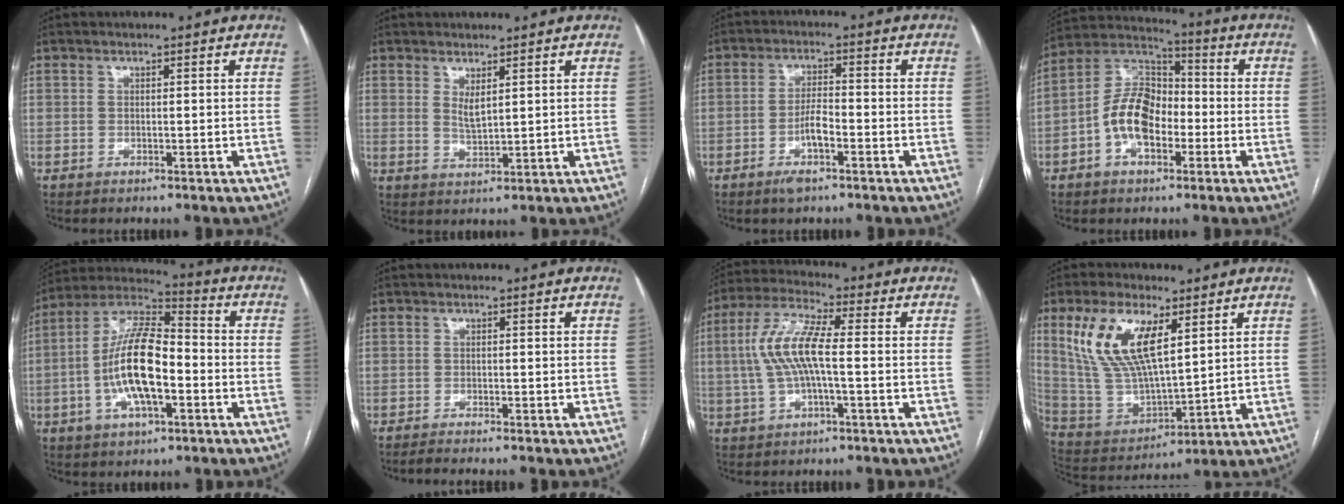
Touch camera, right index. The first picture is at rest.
{"total": 2.4, "force": [1.3, 0.5, 2.0], "torque": [-0.045, -0.011, 0.029]}
{"total": 4.8, "force": [-2.2, 1.1, 4.1], "torque": [-0.084, 0.003, -0.041]}
{"total": 11.2, "force": [-3.1, 6.5, 8.7], "torque": [-0.184, 0.033, -0.060]}
{"total": 15.0, "force": [-2.9, 5.5, 13.6], "torque": [-0.274, 0.017, -0.054]}
{"total": 1.8, "force": [-1.6, -0.5, 0.6], "torque": [-0.016, -0.005, -0.027]}
{"total": 9.5, "force": [-0.1, 1.9, 9.3], "torque": [-0.205, 0.015, -0.005]}
{"total": 14.6, "force": [6.6, 5.5, 11.8], "torque": [-0.255, 0.011, 0.139]}